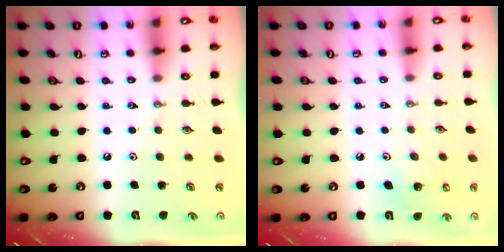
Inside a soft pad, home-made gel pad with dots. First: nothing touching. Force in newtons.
{"total": 6.1, "press": 6.1, "slide": 0.7}